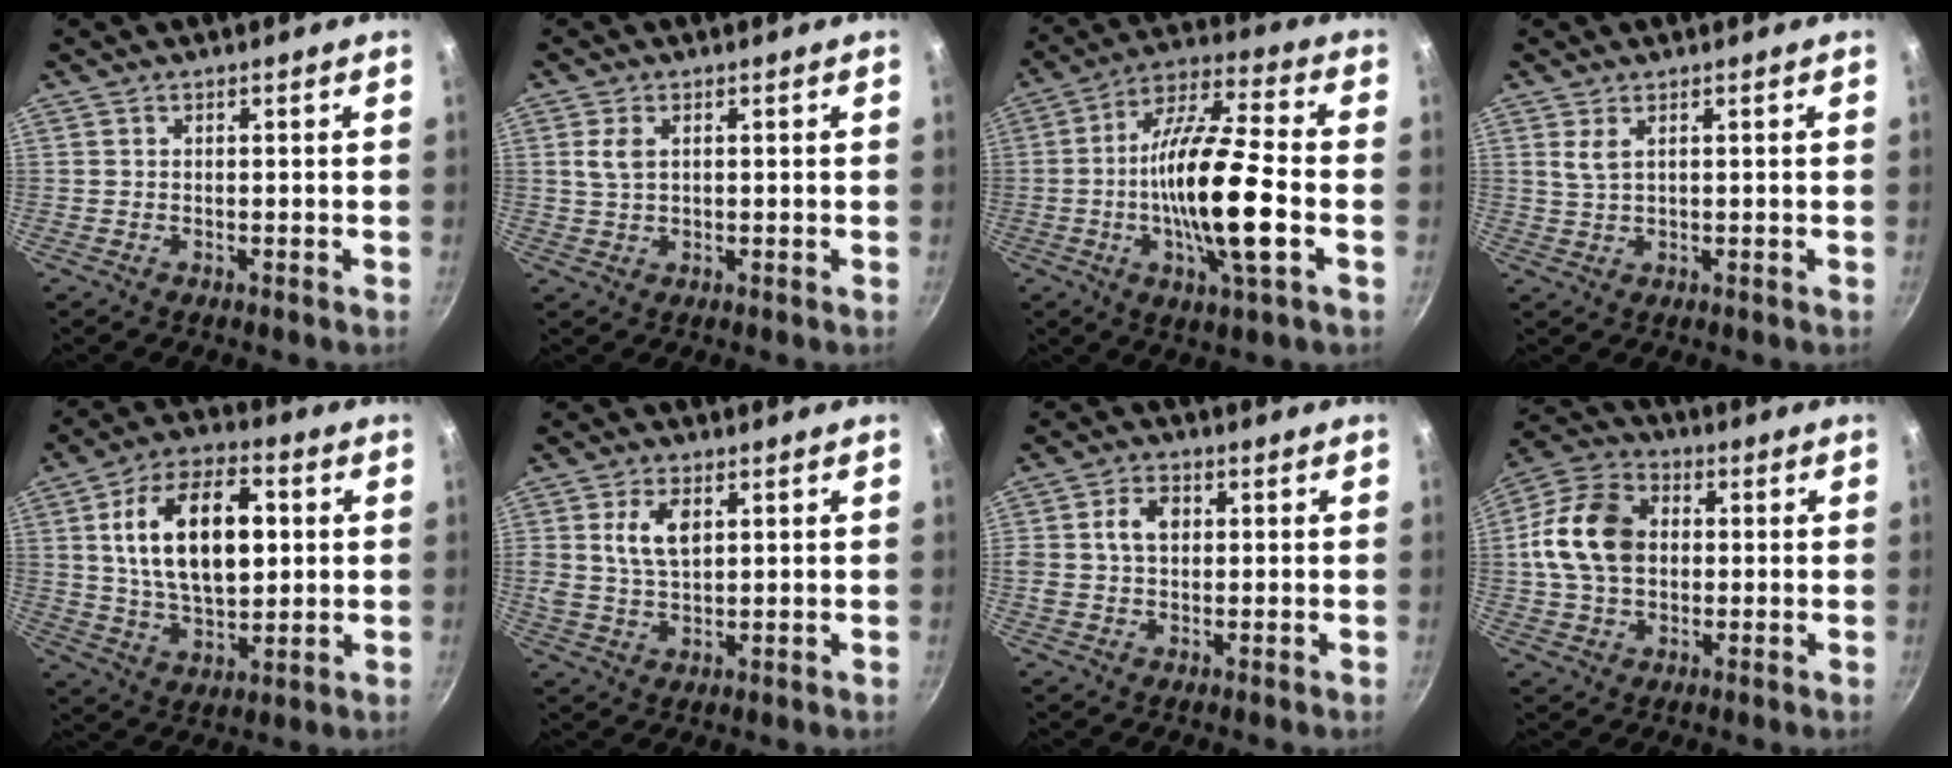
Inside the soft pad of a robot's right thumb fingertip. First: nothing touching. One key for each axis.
{"total": 3.4, "fx": 0.9, "fy": 2.0, "fz": 2.6, "tx": -0.050, "ty": 0.002, "tz": 0.017}
{"total": 19.0, "fx": -3.3, "fy": 4.4, "fz": 18.2, "tx": -0.326, "ty": 0.026, "tz": -0.072}
{"total": 2.4, "fx": 1.0, "fy": 1.0, "fz": 2.0, "tx": -0.039, "ty": -0.006, "tz": 0.023}
{"total": 19.4, "fx": 3.4, "fy": 11.0, "fz": 15.7, "tx": -0.244, "ty": 0.002, "tz": 0.056}
{"total": 7.0, "fx": 2.2, "fy": 3.9, "fz": 5.4, "tx": -0.096, "ty": -0.010, "tz": 0.041}
{"total": 5.5, "fx": 0.9, "fy": 3.9, "fz": 3.7, "tx": -0.054, "ty": 0.009, "tz": 0.010}
{"total": 14.4, "fx": 1.0, "fy": 10.7, "fz": 9.6, "tx": -0.157, "ty": 0.019, "tz": 0.003}